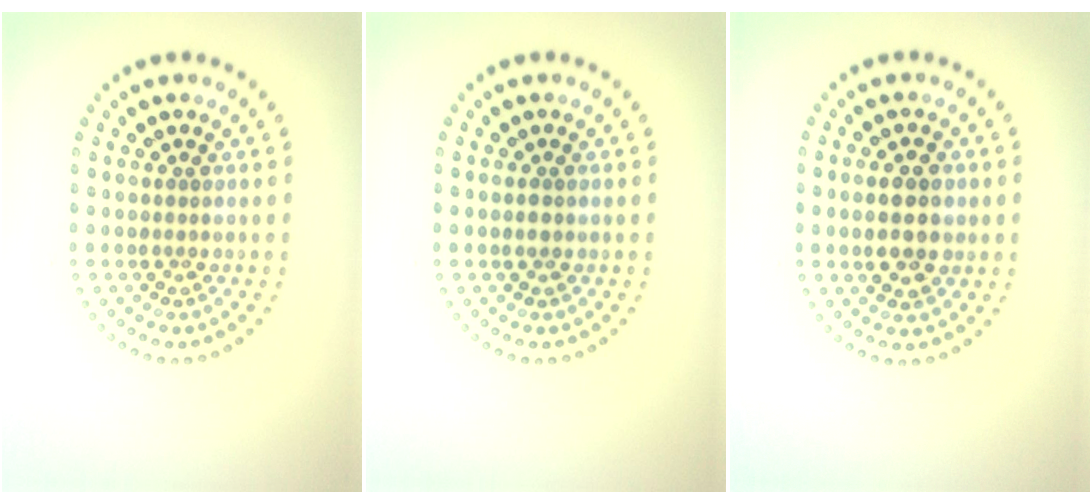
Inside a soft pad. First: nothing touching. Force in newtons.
{"total": 0.8, "press": 0.8, "slide": 0.1}
{"total": 4.6, "press": 4.6, "slide": 0.1}